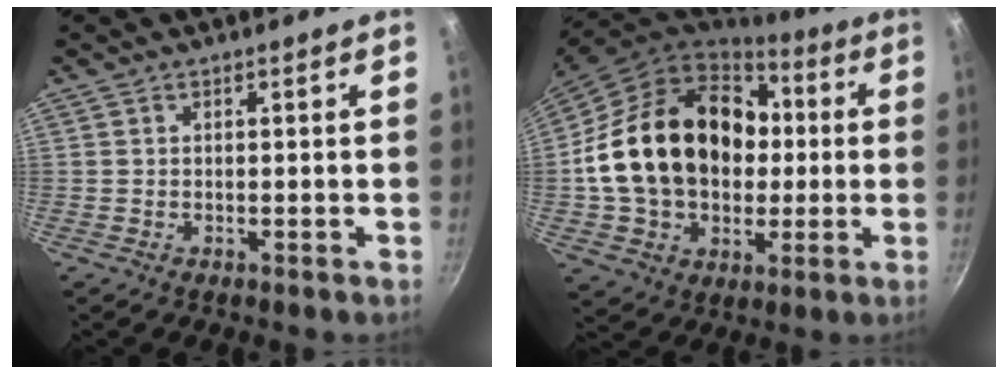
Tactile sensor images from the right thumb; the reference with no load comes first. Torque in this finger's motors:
{"motor_torque": [-0.08, 3.90, 1.59, -1.18, 0.55]}